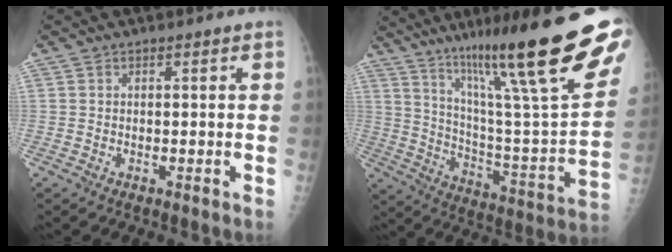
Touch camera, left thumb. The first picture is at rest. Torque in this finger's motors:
{"motor_torque": [2.85, 2.18, 1.70, -1.07, 0.24]}